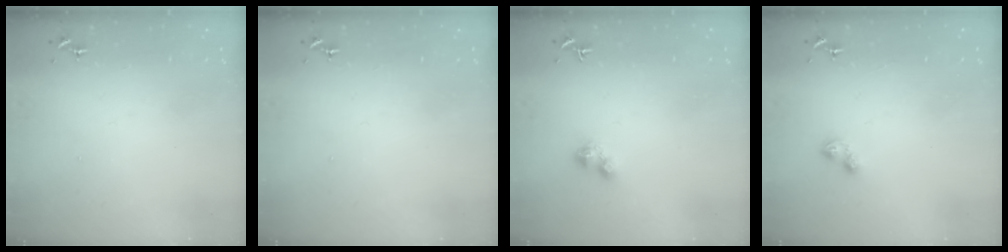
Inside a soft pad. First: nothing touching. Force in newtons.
{"total": 0.0}
{"total": 2.9, "press": 2.9, "slide": 0.7}
{"total": 4.1, "press": 4.1, "slide": 0.5}